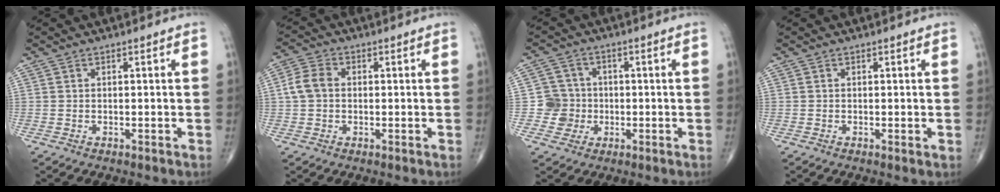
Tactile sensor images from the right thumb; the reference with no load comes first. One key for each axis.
{"total": 5.1, "fx": 0.2, "fy": 3.9, "fz": 3.3, "tx": -0.068, "ty": 0.016, "tz": -0.001}
{"total": 5.6, "fx": -0.9, "fy": 5.5, "fz": 0.2, "tx": 0.031, "ty": 0.014, "tz": -0.022}
{"total": 0.6, "fx": 0.0, "fy": 0.1, "fz": 0.6, "tx": -0.014, "ty": -0.004, "tz": -0.002}